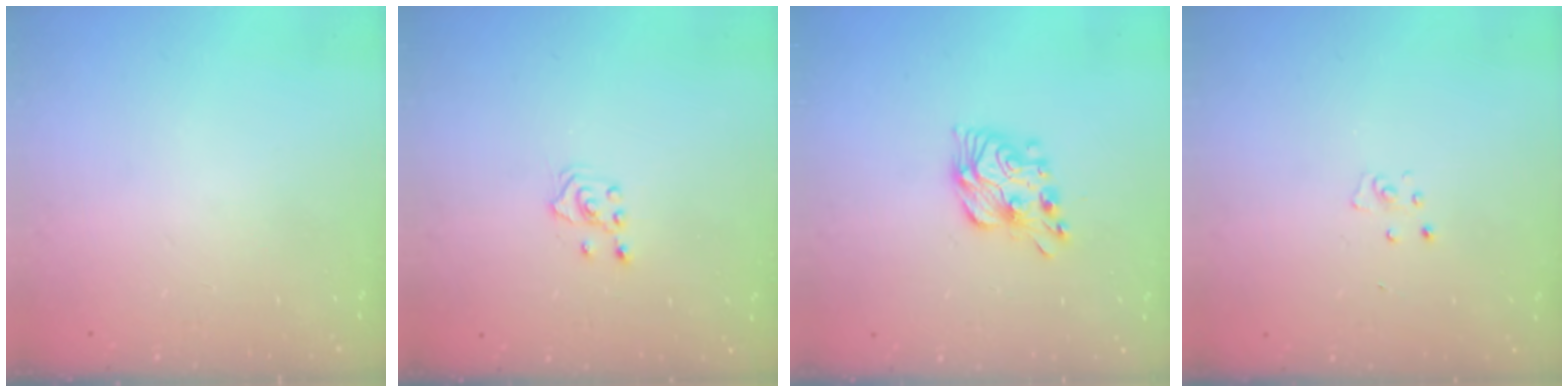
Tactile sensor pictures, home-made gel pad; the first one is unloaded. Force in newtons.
{"total": 3.2, "press": 3.1, "slide": 1.0}
{"total": 9.8, "press": 9.8, "slide": 0.4}
{"total": 2.6, "press": 2.6, "slide": 0.2}